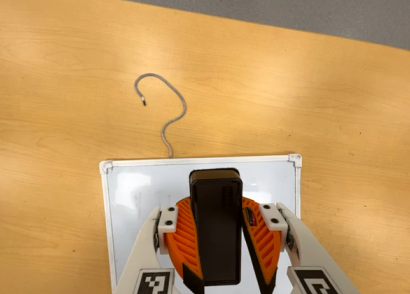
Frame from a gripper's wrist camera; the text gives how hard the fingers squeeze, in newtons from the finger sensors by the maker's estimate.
{"total": 12.9, "left": 11.7, "right": 14.0}